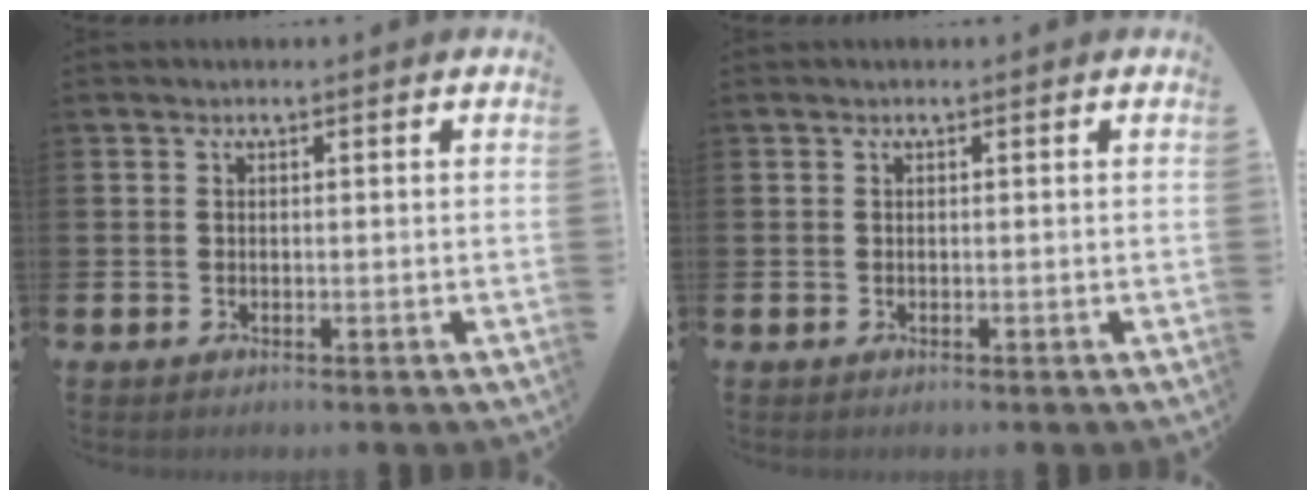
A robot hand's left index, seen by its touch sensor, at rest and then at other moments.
{"total": 0.0}